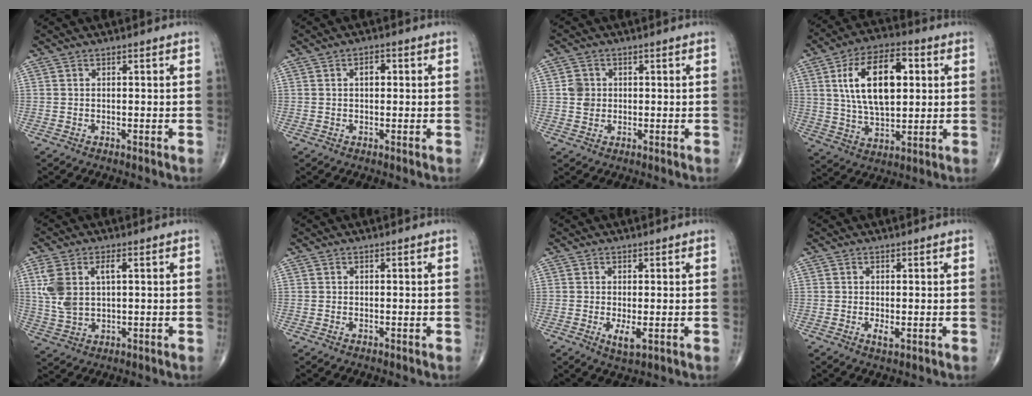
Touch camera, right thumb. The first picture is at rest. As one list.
[{"total": 2.4, "force": [0.4, 1.4, 1.8], "torque": [-0.026, 0.007, 0.006]}, {"total": 3.3, "force": [0.3, 3.0, 1.3], "torque": [-0.007, 0.003, 0.005]}, {"total": 17.6, "force": [4.0, 9.0, 14.5], "torque": [-0.238, 0.003, 0.070]}, {"total": 9.1, "force": [2.1, 4.9, 7.3], "torque": [-0.166, 0.006, 0.048]}, {"total": 0.0}, {"total": 3.1, "force": [-0.7, 1.1, 2.9], "torque": [-0.054, -0.009, -0.009]}, {"total": 1.7, "force": [-0.3, 0.6, 1.6], "torque": [-0.032, -0.006, -0.004]}]